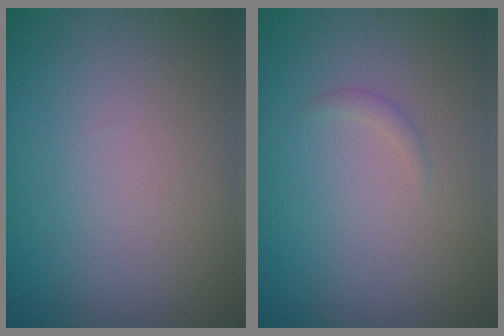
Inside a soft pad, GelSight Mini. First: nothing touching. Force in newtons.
{"total": 0.7, "press": 0.7, "slide": 0.1}